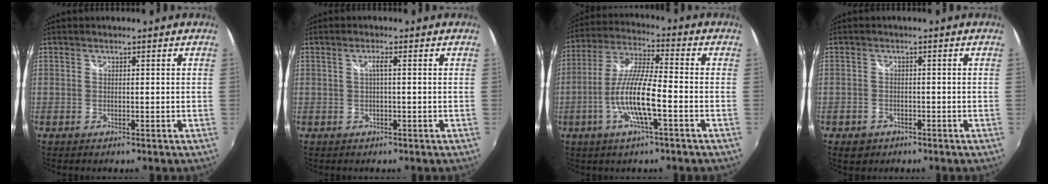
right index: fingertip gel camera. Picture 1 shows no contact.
{"total": 1.4, "force": [0.0, -0.1, 1.4], "torque": [-0.023, 0.002, -0.002]}
{"total": 11.5, "force": [-4.0, 1.5, 10.7], "torque": [-0.221, -0.005, -0.076]}
{"total": 3.2, "force": [-1.8, 2.5, 0.9], "torque": [-0.028, -0.001, -0.027]}